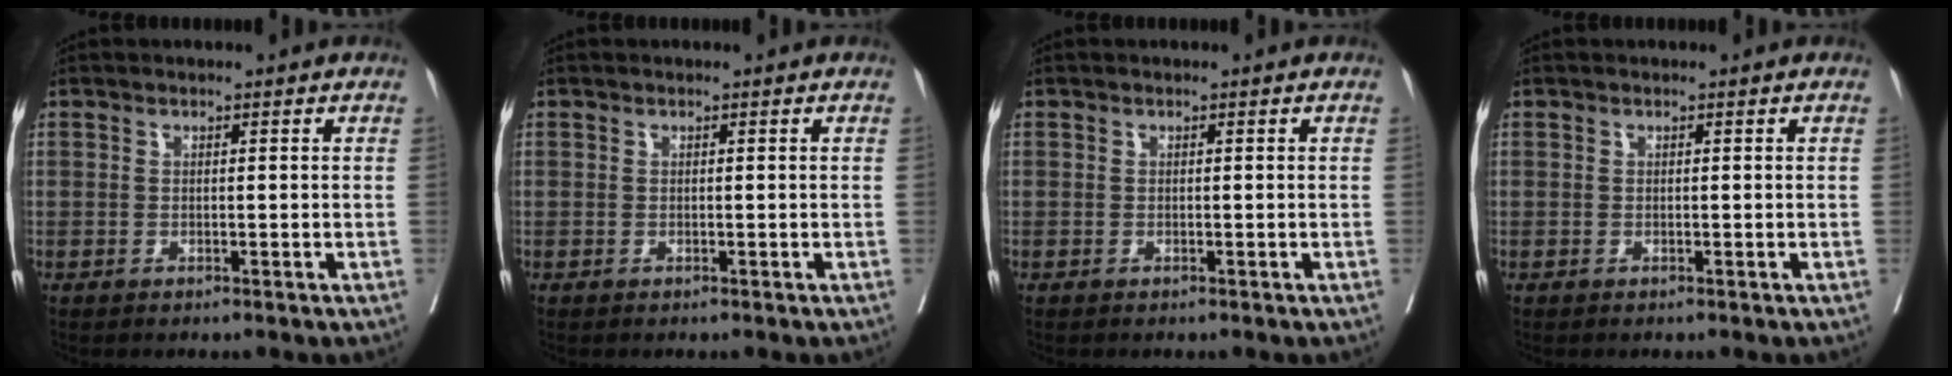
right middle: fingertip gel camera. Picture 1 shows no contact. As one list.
[{"total": 0.0}, {"total": 0.0}, {"total": 0.0}]